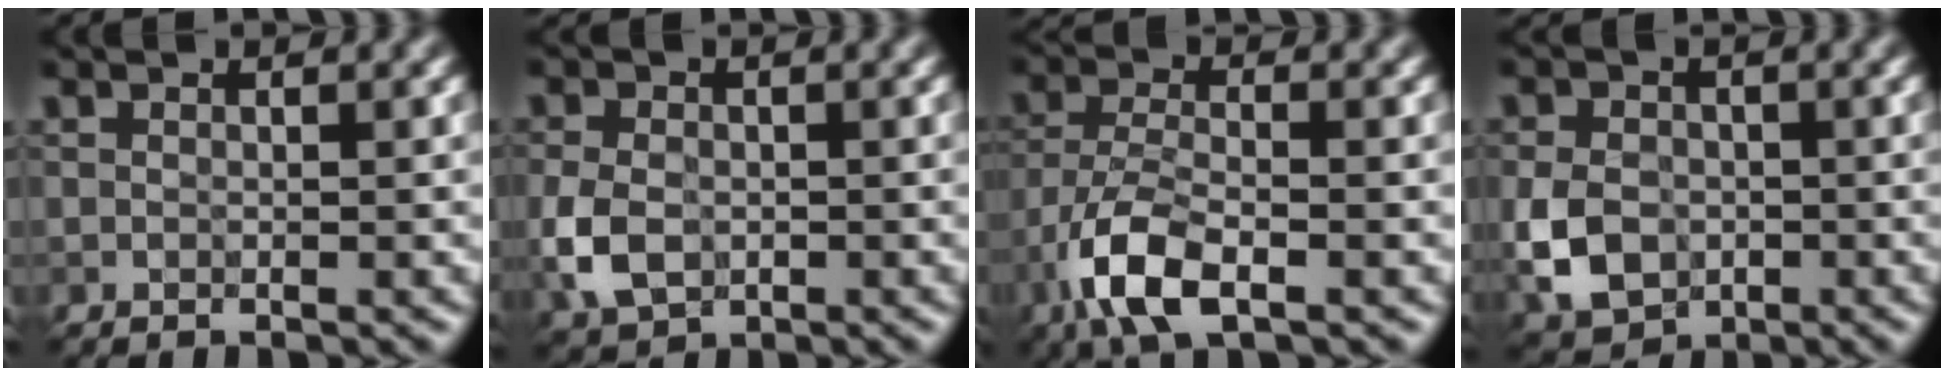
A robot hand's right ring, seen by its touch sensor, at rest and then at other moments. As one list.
[{"total": 4.3, "force": [-1.0, 3.2, 2.7], "torque": [-0.069, -0.007, -0.022]}, {"total": 6.0, "force": [-3.2, 2.2, 4.5], "torque": [-0.097, -0.004, -0.070]}, {"total": 5.2, "force": [-1.3, 4.1, 3.0], "torque": [-0.068, -0.006, -0.031]}]